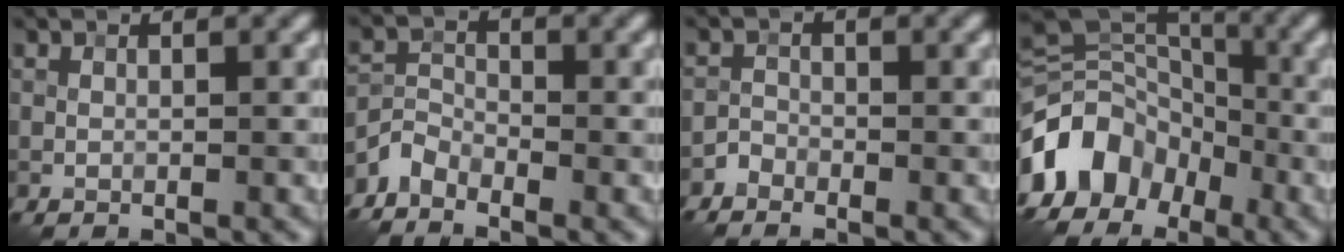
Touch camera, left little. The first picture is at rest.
{"total": 2.7, "force": [-2.4, 1.0, 0.7], "torque": [-0.017, 0.004, -0.060]}
{"total": 1.2, "force": [-1.2, 0.4, 0.1], "torque": [-0.001, 0.007, -0.027]}
{"total": 11.0, "force": [-5.5, 7.8, 5.4], "torque": [-0.123, 0.006, -0.118]}